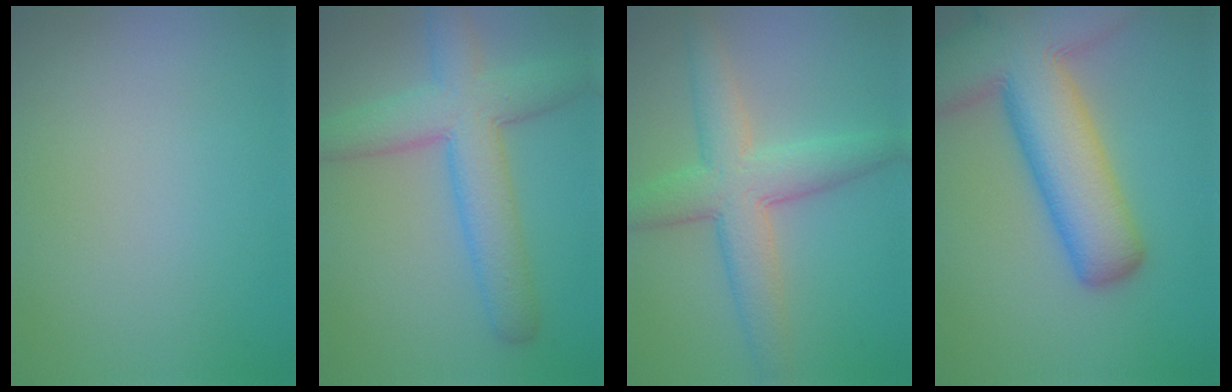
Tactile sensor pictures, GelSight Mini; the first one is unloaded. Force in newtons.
{"total": 7.0, "press": 7.0, "slide": 0.2}
{"total": 5.9, "press": 5.9, "slide": 0.2}
{"total": 13.4, "press": 13.4, "slide": 0.9}